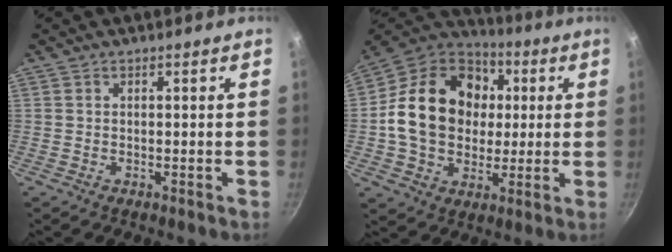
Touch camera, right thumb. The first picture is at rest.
{"total": 22.2, "force": [2.2, 17.3, 13.7], "torque": [-0.214, 0.028, 0.033]}